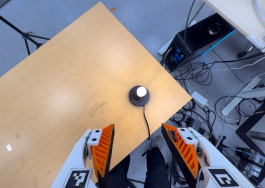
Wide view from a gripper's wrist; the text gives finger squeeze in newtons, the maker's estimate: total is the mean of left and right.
{"total": 0.0}